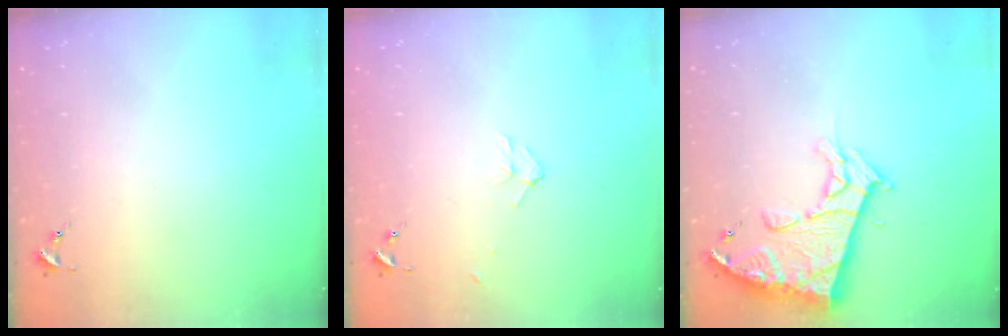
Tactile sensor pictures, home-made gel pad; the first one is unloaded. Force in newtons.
{"total": 5.5, "press": 5.5, "slide": 0.6}
{"total": 14.1, "press": 14.0, "slide": 1.5}